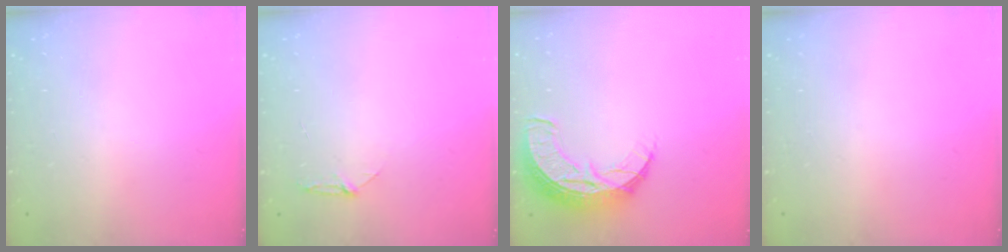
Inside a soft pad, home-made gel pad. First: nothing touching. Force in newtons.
{"total": 3.9, "press": 3.9, "slide": 0.5}
{"total": 11.5, "press": 11.5, "slide": 0.9}
{"total": 0.0}